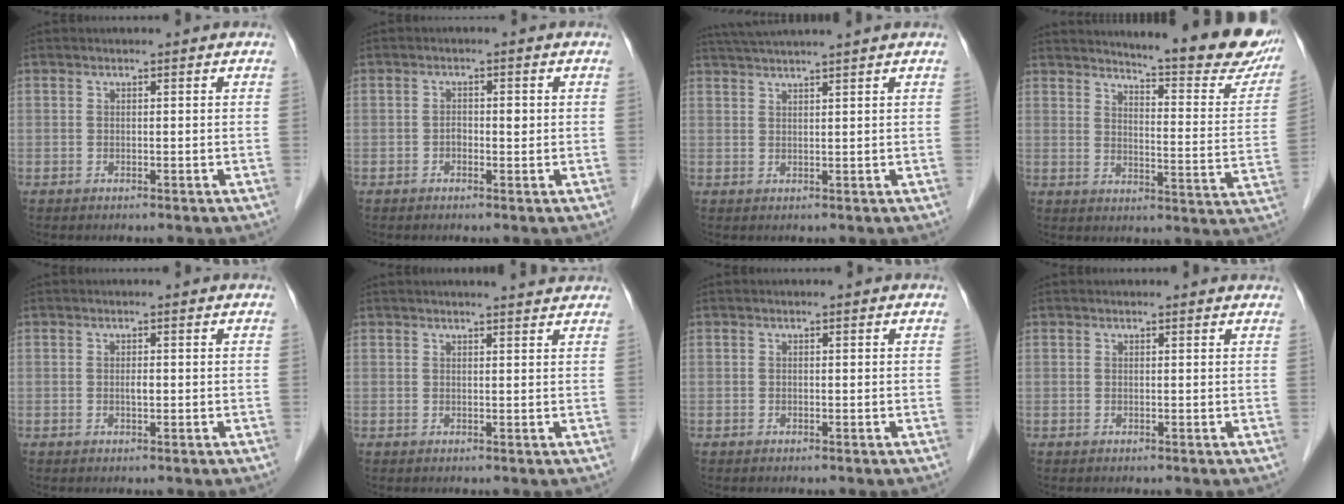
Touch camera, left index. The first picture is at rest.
{"total": 1.9, "force": [-0.2, 1.1, 1.6], "torque": [-0.023, 0.007, -0.004]}
{"total": 6.1, "force": [5.2, -1.6, 2.7], "torque": [-0.042, 0.026, 0.086]}
{"total": 19.4, "force": [17.3, 1.8, 8.6], "torque": [-0.109, -0.079, 0.202]}
{"total": 0.9, "force": [-0.1, 0.3, 0.9], "torque": [-0.017, 0.000, -0.002]}
{"total": 4.0, "force": [3.8, 0.0, 1.3], "torque": [-0.020, 0.009, 0.040]}
{"total": 0.0}
{"total": 1.3, "force": [1.2, 0.2, 0.1], "torque": [-0.010, 0.002, 0.007]}